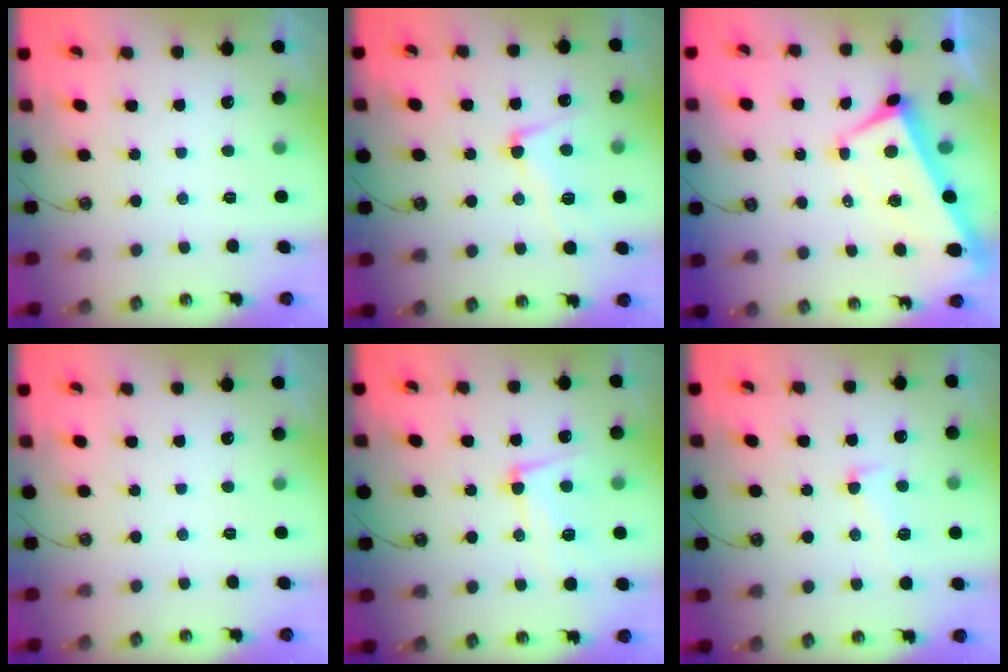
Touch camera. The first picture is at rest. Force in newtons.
{"total": 4.0, "press": 3.9, "slide": 1.0}
{"total": 4.4, "press": 4.3, "slide": 1.1}
{"total": 0.0}
{"total": 7.6, "press": 7.5, "slide": 1.7}
{"total": 1.8, "press": 0.0, "slide": 1.8}